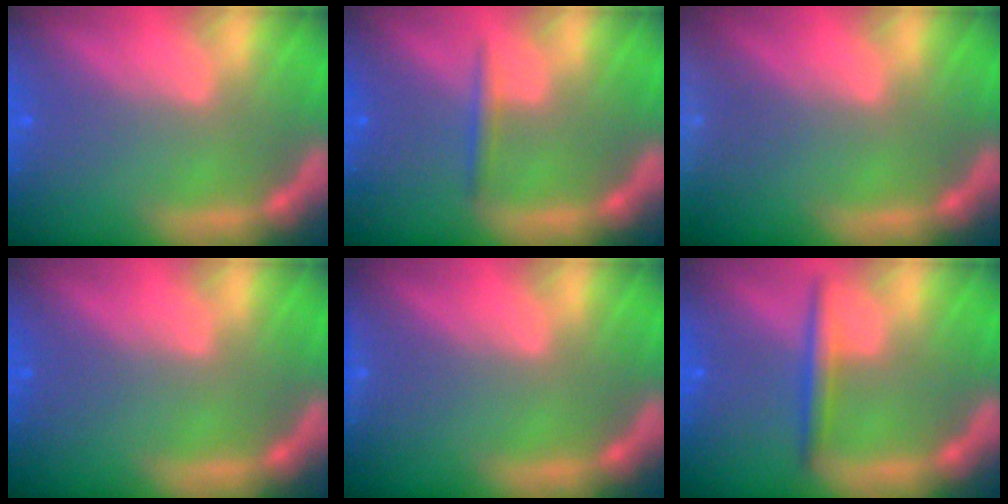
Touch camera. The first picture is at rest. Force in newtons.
{"total": 1.4}
{"total": 8.0}
{"total": 0.0}
{"total": 0.9}
{"total": 2.5}